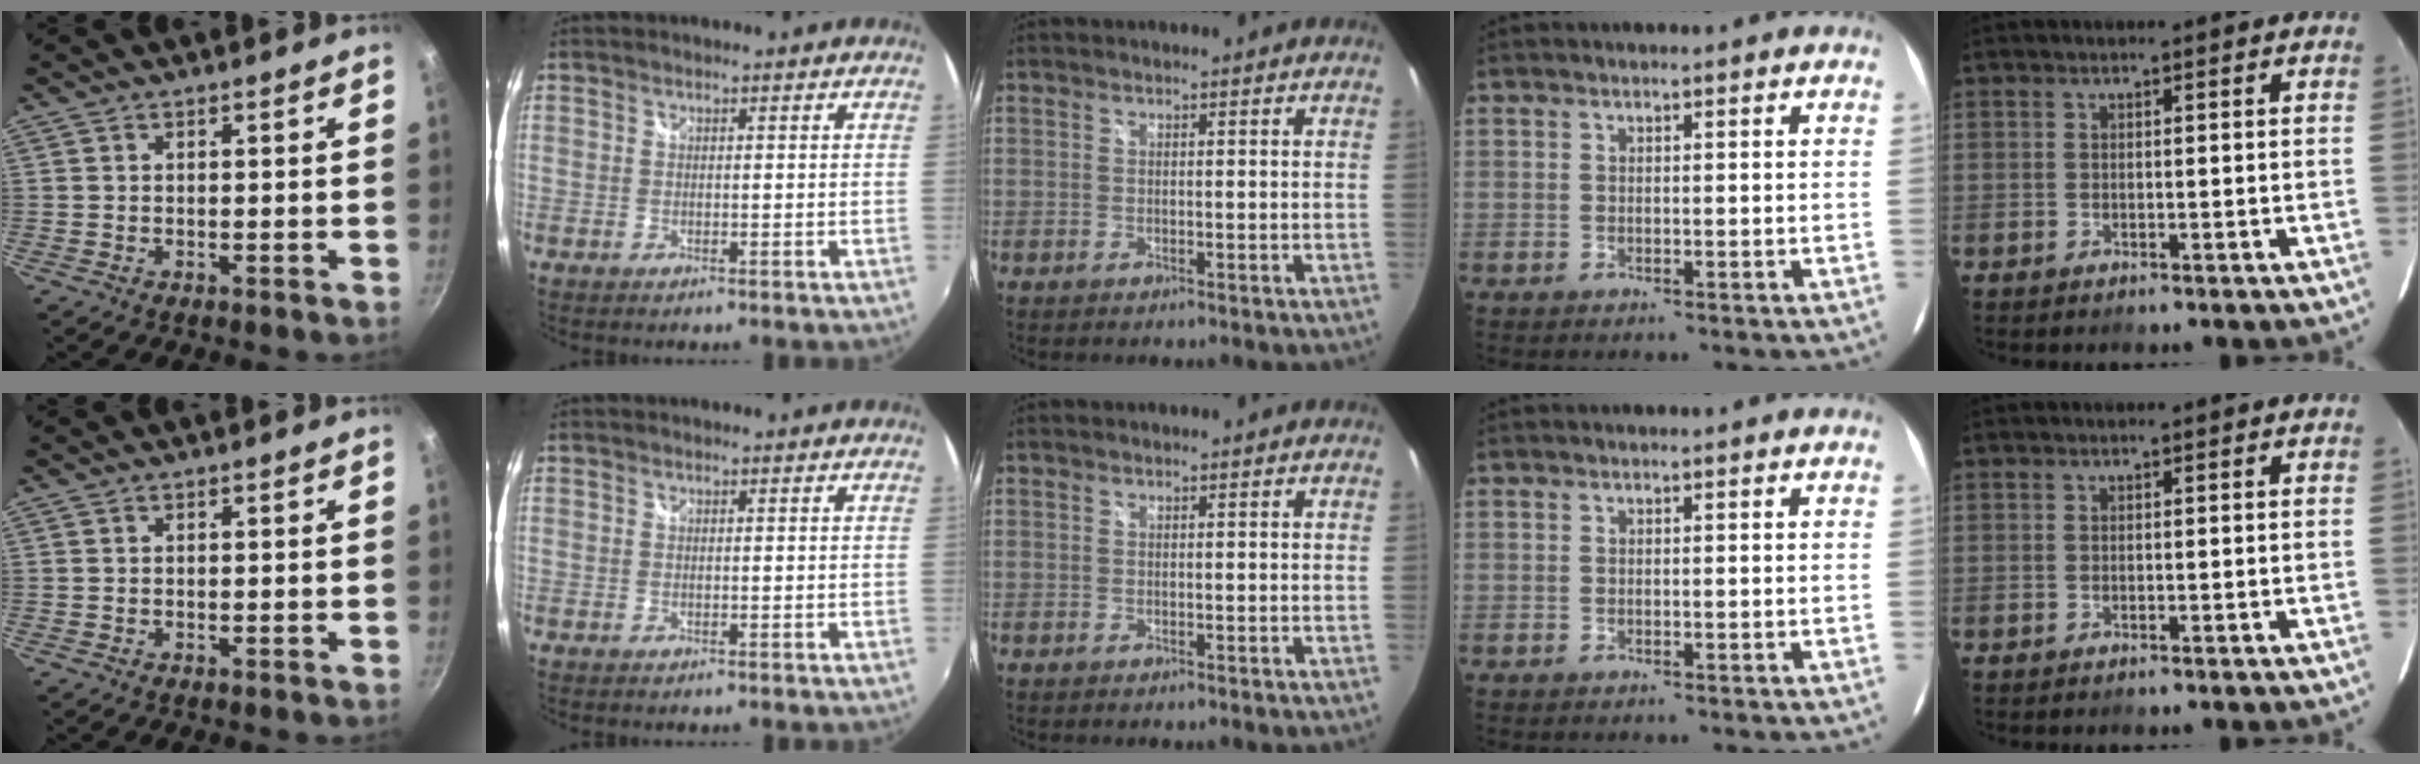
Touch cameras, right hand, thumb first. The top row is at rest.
{}